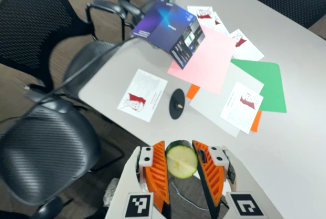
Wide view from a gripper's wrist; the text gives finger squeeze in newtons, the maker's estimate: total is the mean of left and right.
{"total": 12.5, "left": 12.7, "right": 12.3}